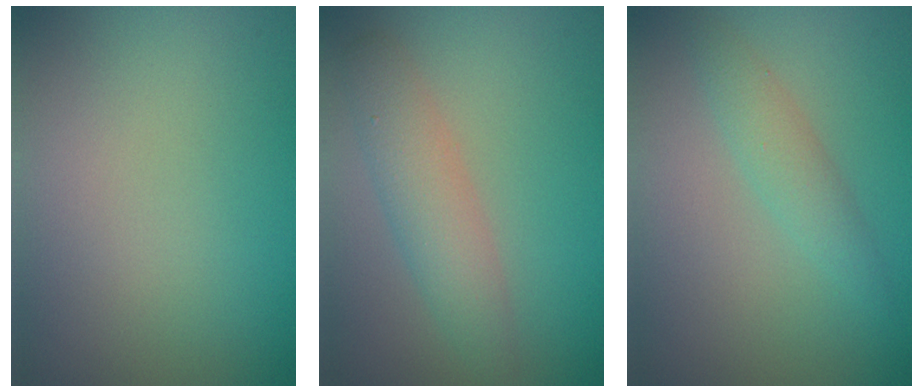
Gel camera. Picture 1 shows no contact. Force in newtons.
{"total": 3.5, "press": 3.5, "slide": 0.2}
{"total": 2.0, "press": 2.0, "slide": 0.0}